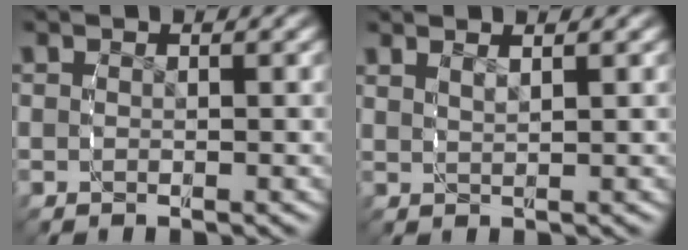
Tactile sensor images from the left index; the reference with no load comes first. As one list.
[{"total": 1.5, "force": [1.2, -0.6, 0.6], "torque": [-0.008, -0.002, 0.030]}]